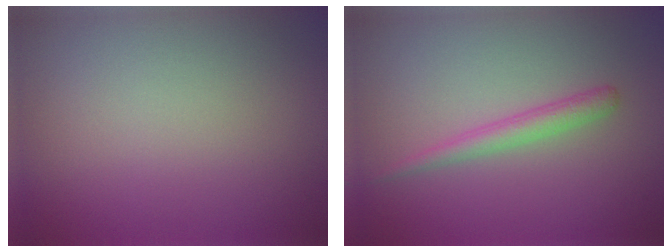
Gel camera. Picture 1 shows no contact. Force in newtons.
{"total": 1.9, "press": 1.8, "slide": 0.1}